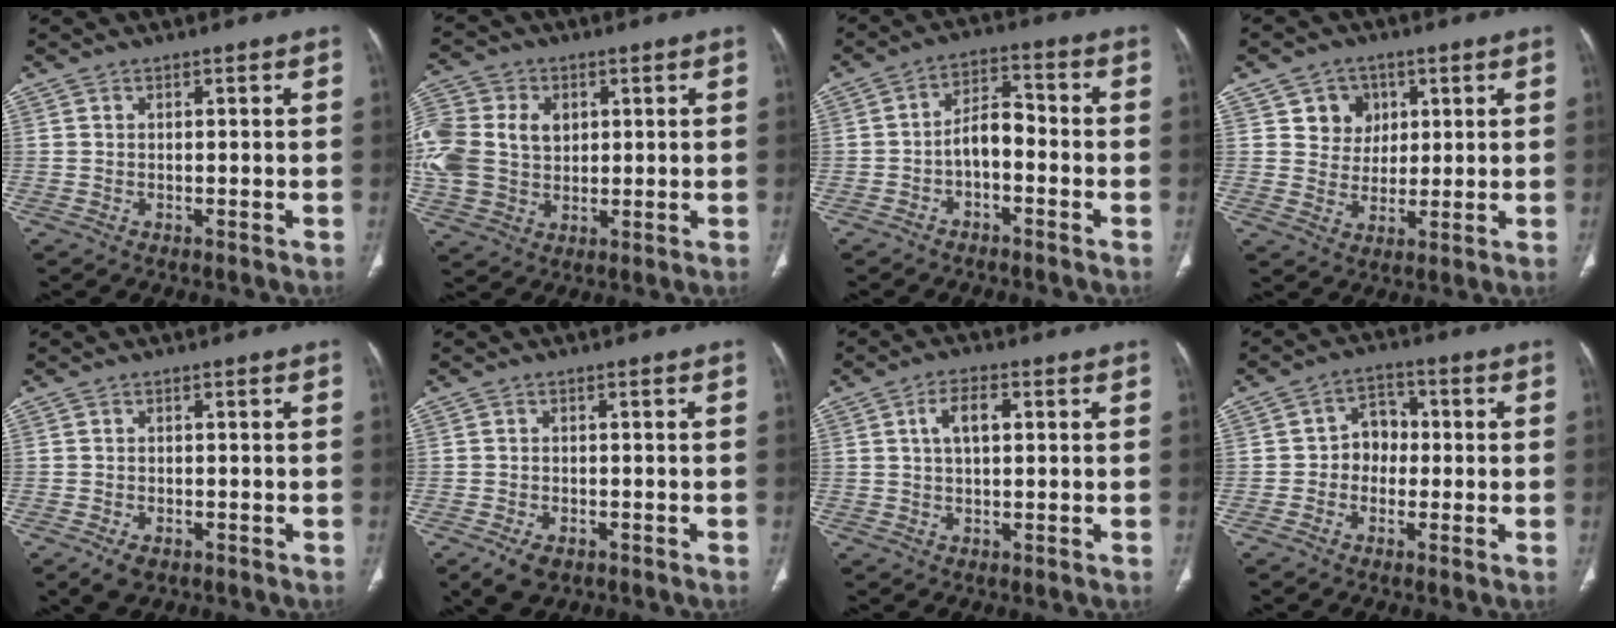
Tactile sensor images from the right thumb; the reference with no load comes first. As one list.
[{"total": 21.8, "force": [3.5, 17.2, 13.0], "torque": [-0.332, 0.033, 0.080]}, {"total": 5.8, "force": [-2.1, 3.1, 4.4], "torque": [-0.068, 0.041, -0.044]}, {"total": 6.6, "force": [2.5, 6.0, 1.3], "torque": [0.015, -0.005, 0.042]}, {"total": 3.5, "force": [-2.0, 2.0, 2.0], "torque": [-0.036, 0.000, -0.027]}, {"total": 4.8, "force": [-2.8, 2.8, 2.7], "torque": [-0.048, 0.001, -0.042]}, {"total": 4.8, "force": [1.1, 2.3, 4.1], "torque": [-0.073, 0.002, 0.017]}, {"total": 5.6, "force": [-0.7, 4.8, 2.9], "torque": [-0.013, 0.025, -0.025]}]